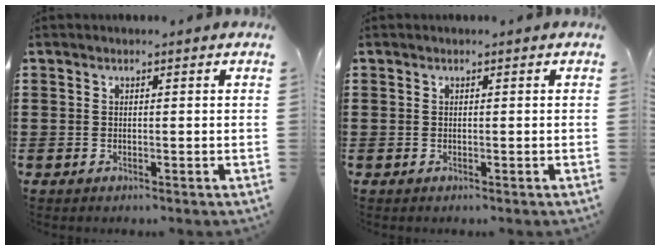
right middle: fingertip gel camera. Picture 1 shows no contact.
{"total": 0.0}